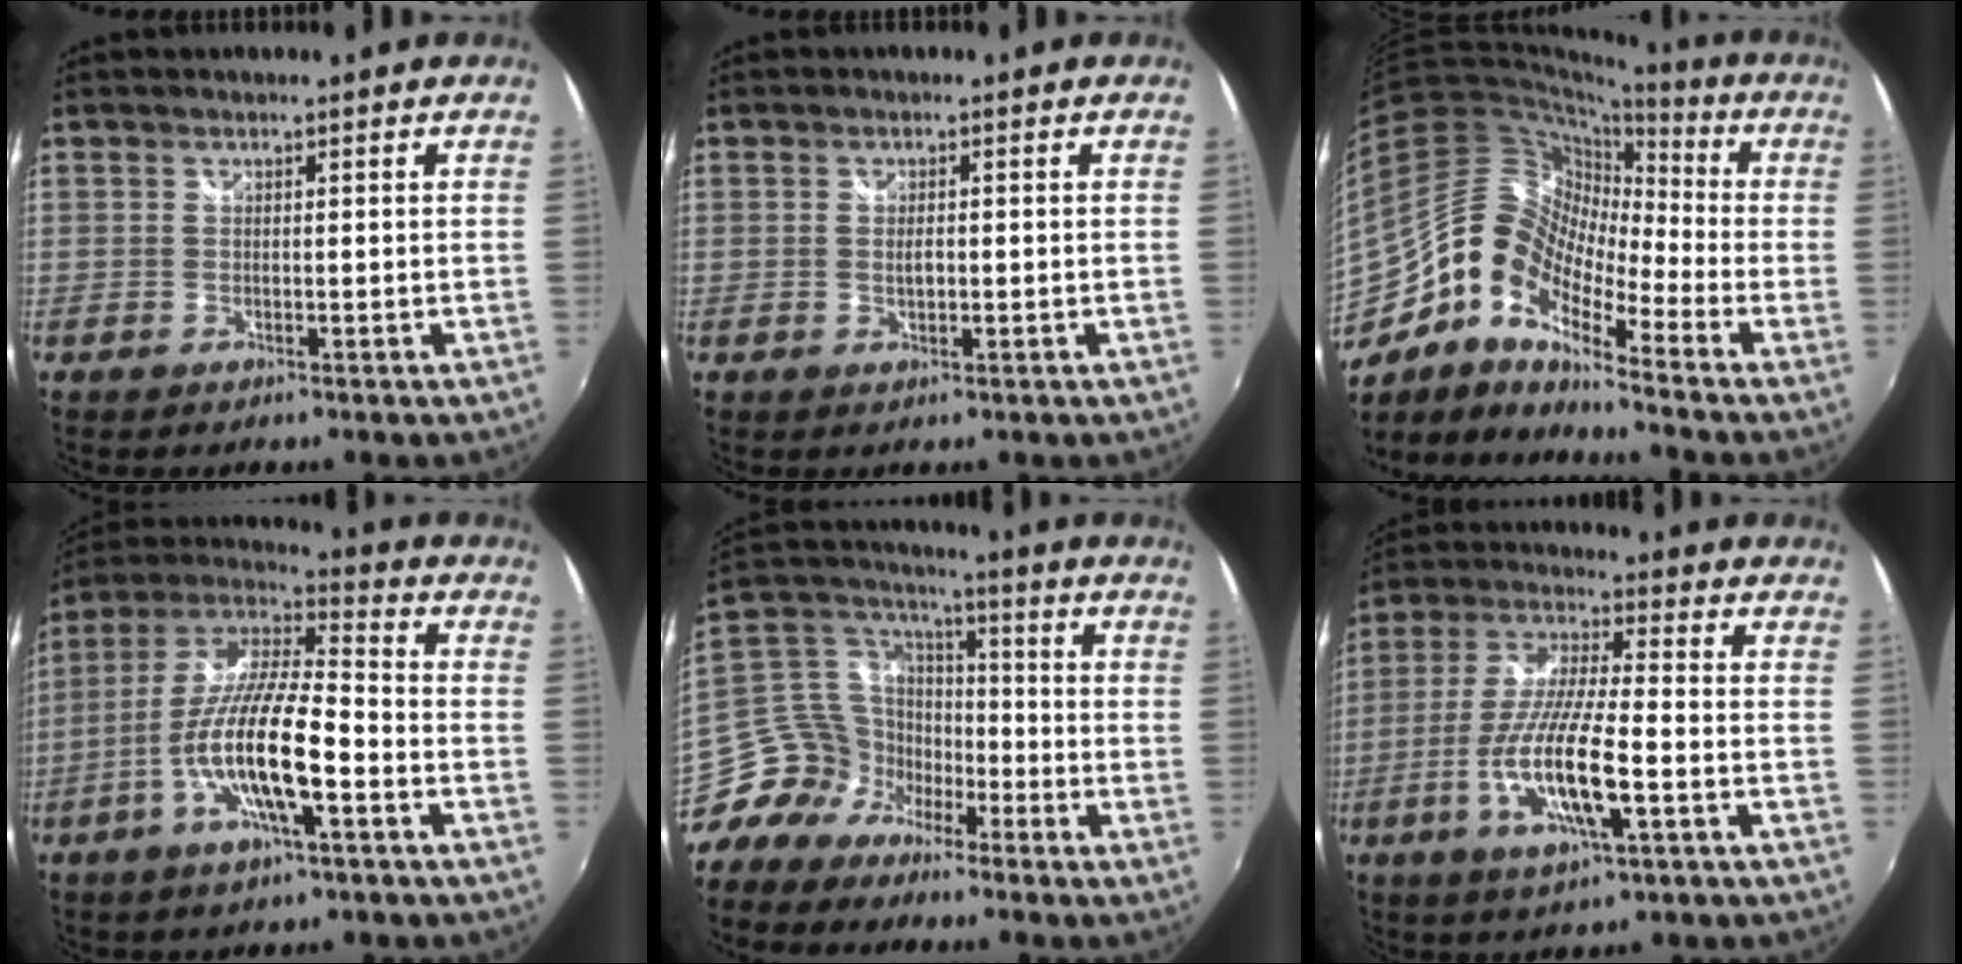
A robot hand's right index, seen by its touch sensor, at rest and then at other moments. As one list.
[{"total": 1.7, "force": [-0.2, 0.8, 1.5], "torque": [-0.025, 0.000, -0.003]}, {"total": 14.6, "force": [-6.9, 7.5, 10.5], "torque": [-0.183, 0.015, -0.154]}, {"total": 15.5, "force": [-5.7, 3.3, 14.0], "torque": [-0.273, -0.009, -0.111]}, {"total": 15.8, "force": [-11.2, 9.8, 5.4], "torque": [-0.131, 0.026, -0.206]}, {"total": 14.1, "force": [-4.8, 2.7, 13.0], "torque": [-0.269, -0.014, -0.090]}]